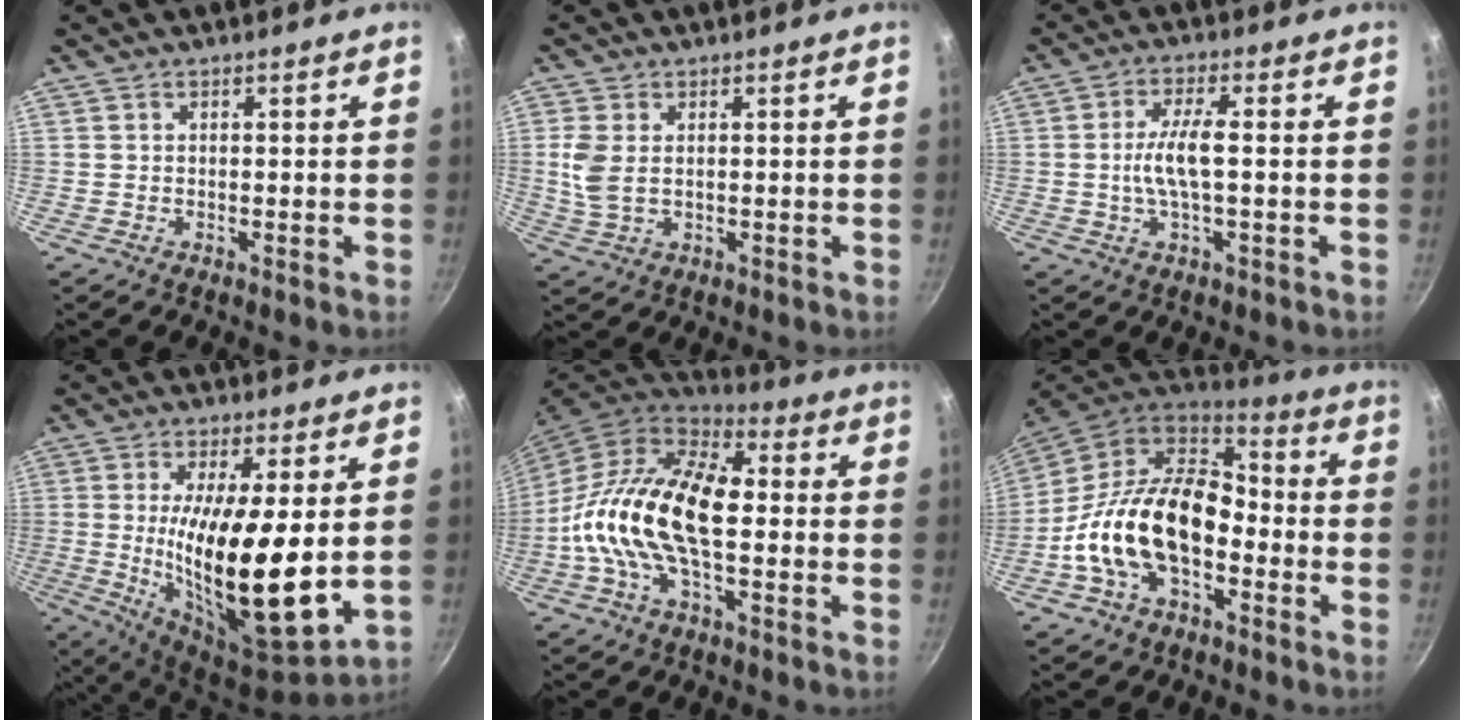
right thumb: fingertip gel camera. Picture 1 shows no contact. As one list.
[{"total": 5.4, "force": [0.7, 3.3, 4.2], "torque": [-0.092, -0.004, 0.018]}, {"total": 5.9, "force": [-0.3, 1.4, 5.7], "torque": [-0.122, 0.012, -0.009]}, {"total": 19.7, "force": [0.9, 5.8, 18.8], "torque": [-0.323, -0.038, 0.021]}, {"total": 20.3, "force": [-1.2, 10.7, 17.2], "torque": [-0.305, 0.031, -0.041]}, {"total": 20.5, "force": [-4.5, 12.6, 15.5], "torque": [-0.256, 0.047, -0.093]}]